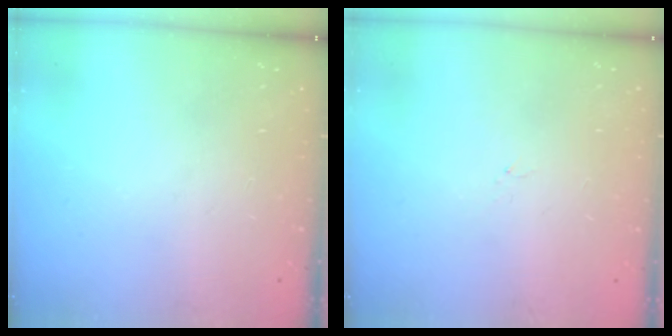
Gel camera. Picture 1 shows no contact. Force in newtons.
{"total": 0.0}